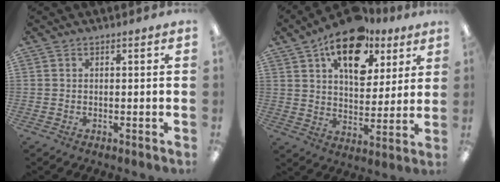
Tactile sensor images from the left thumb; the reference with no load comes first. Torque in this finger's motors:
{"motor_torque": [0.39, 0.67, 1.32, -1.42, 0.14]}